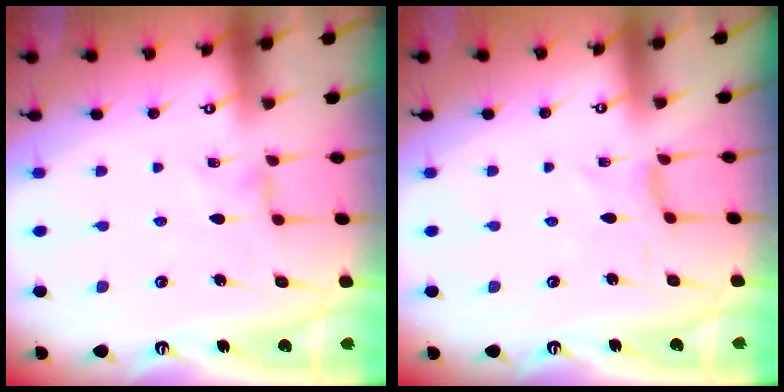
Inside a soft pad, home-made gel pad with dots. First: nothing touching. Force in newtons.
{"total": 0.0}